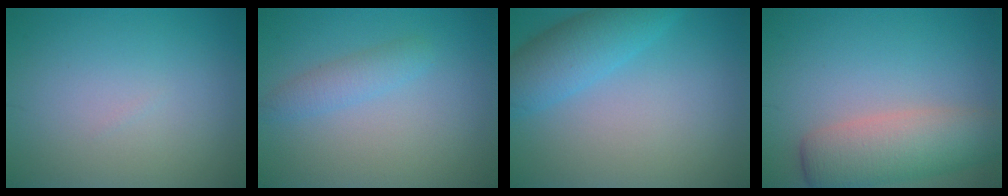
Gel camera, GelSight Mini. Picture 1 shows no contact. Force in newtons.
{"total": 2.0, "press": 2.0, "slide": 0.1}
{"total": 3.6, "press": 3.6, "slide": 0.1}
{"total": 6.0, "press": 6.0, "slide": 0.3}